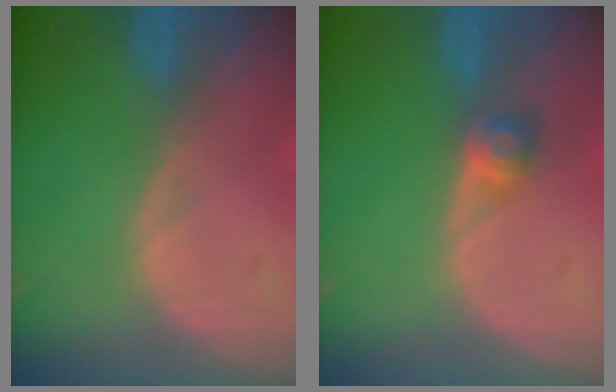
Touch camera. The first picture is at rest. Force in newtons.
{"total": 2.7, "press": 2.5, "slide": 1.1}